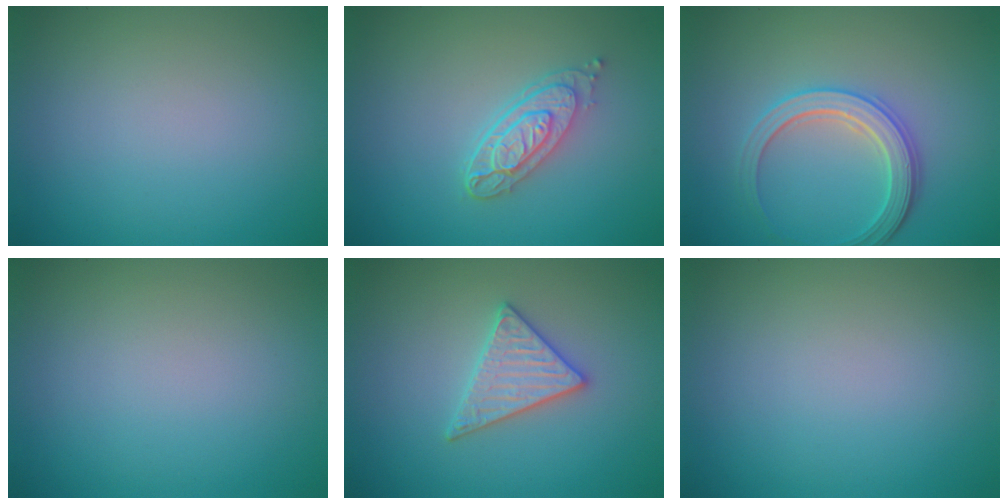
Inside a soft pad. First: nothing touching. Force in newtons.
{"total": 3.8, "press": 3.0, "slide": 2.3}
{"total": 3.5, "press": 3.3, "slide": 1.4}
{"total": 0.0}
{"total": 2.9, "press": 2.9, "slide": 0.3}
{"total": 0.0}